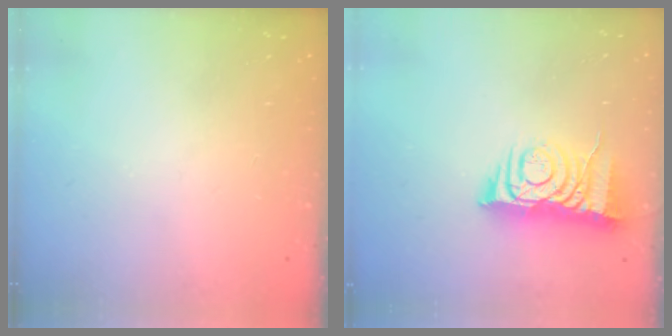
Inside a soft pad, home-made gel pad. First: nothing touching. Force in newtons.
{"total": 9.1, "press": 9.0, "slide": 1.0}